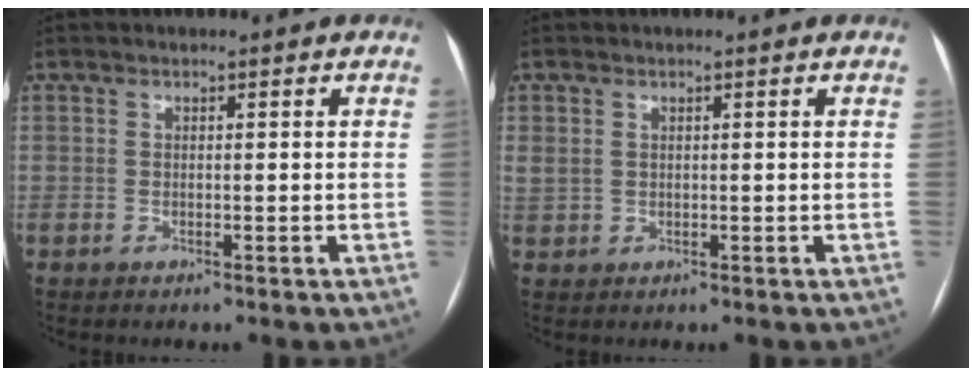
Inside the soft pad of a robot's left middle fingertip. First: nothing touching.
{"total": 2.1, "force": [0.5, 1.7, 1.1], "torque": [-0.040, 0.015, 0.016]}